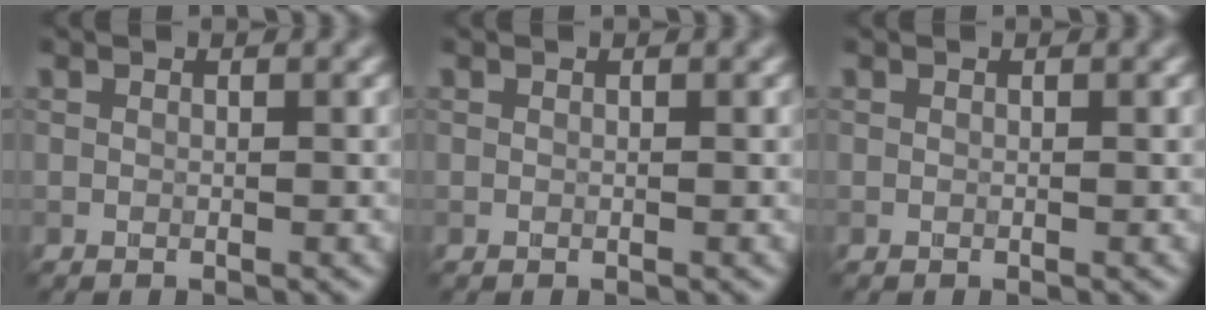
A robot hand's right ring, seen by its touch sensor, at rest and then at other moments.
{"total": 0.0}
{"total": 0.0}